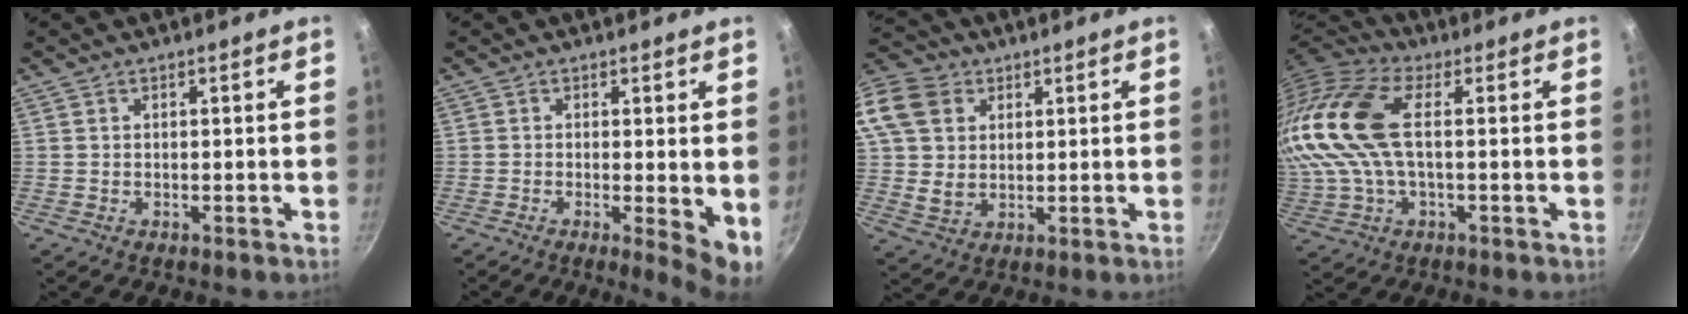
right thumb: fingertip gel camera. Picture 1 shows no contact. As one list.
[{"total": 6.2, "force": [-0.5, 1.3, 6.1], "torque": [-0.080, -0.015, -0.006]}, {"total": 17.4, "force": [5.8, 13.7, 9.1], "torque": [-0.202, 0.013, 0.106]}, {"total": 18.2, "force": [1.9, 9.0, 15.8], "torque": [-0.332, 0.019, 0.025]}]